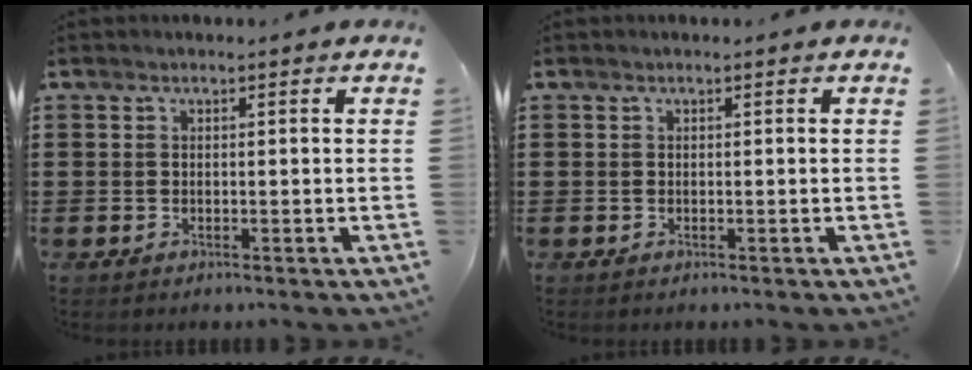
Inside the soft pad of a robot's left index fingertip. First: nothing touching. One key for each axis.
{"total": 0.0}